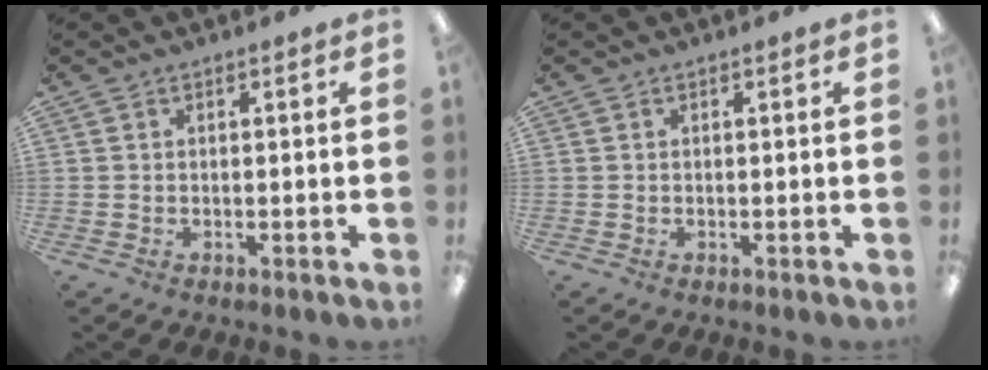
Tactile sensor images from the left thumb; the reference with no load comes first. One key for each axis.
{"total": 0.0}